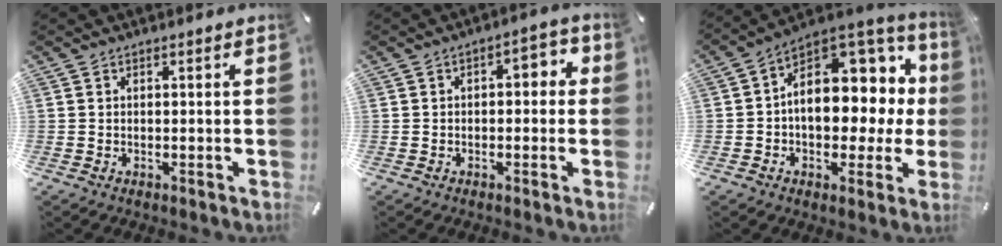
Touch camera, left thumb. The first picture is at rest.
{"total": 3.7, "force": [-0.9, 2.3, 2.8], "torque": [-0.039, 0.012, -0.025]}
{"total": 13.7, "force": [1.8, 10.1, 9.1], "torque": [-0.109, -0.028, 0.035]}